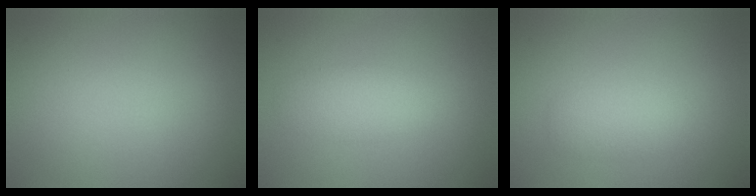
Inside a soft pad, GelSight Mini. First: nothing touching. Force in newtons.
{"total": 2.4, "press": 2.4, "slide": 0.1}
{"total": 1.8, "press": 1.8, "slide": 0.1}